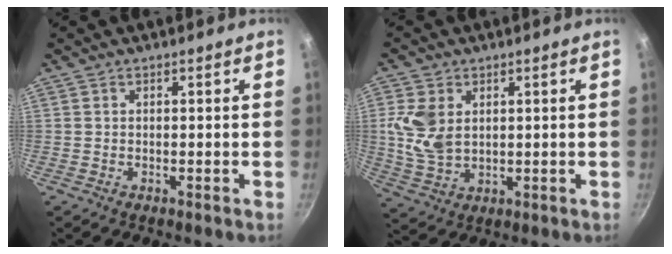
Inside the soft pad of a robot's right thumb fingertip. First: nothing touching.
{"total": 8.6, "force": [1.9, 6.0, 5.9], "torque": [-0.116, -0.013, 0.044]}